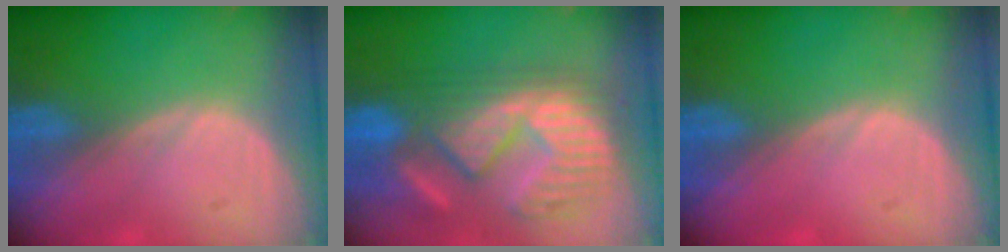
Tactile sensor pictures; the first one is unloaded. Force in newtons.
{"total": 12.3, "press": 11.6, "slide": 4.0}
{"total": 0.0}